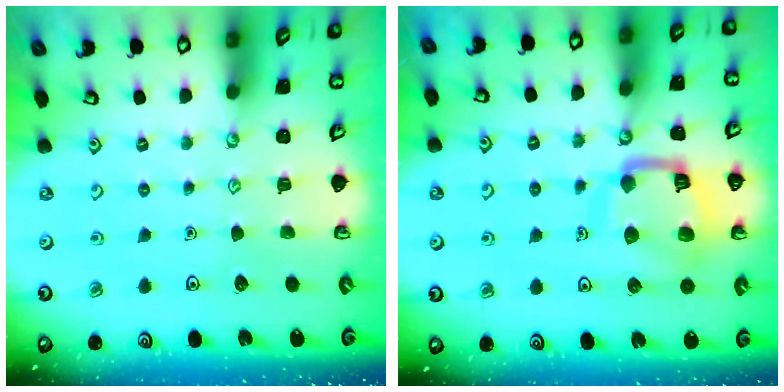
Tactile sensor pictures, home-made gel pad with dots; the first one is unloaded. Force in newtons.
{"total": 13.7, "press": 13.7, "slide": 1.4}